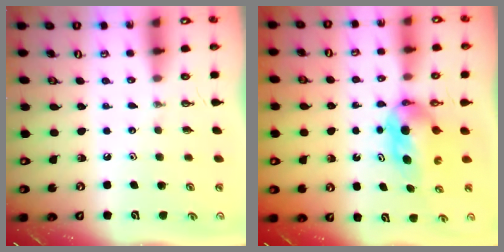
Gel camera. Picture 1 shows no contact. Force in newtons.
{"total": 6.2, "press": 5.5, "slide": 2.9}